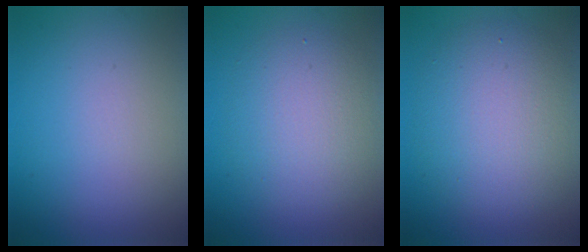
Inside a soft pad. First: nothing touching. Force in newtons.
{"total": 4.7, "press": 4.7, "slide": 0.2}
{"total": 6.6, "press": 6.6, "slide": 0.4}